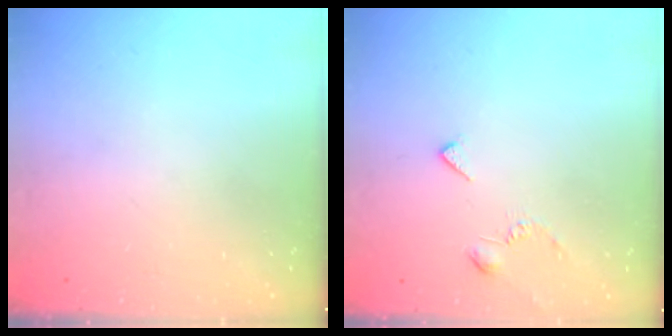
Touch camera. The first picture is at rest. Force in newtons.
{"total": 3.0, "press": 2.9, "slide": 0.7}